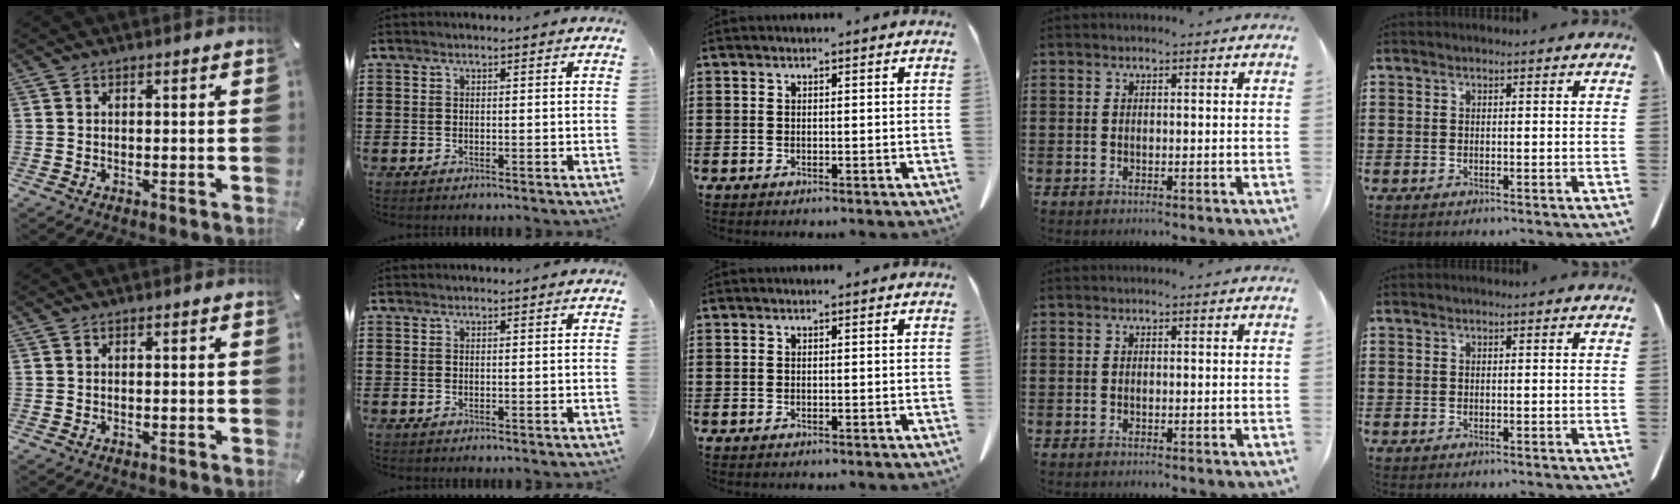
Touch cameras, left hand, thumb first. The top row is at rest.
{}